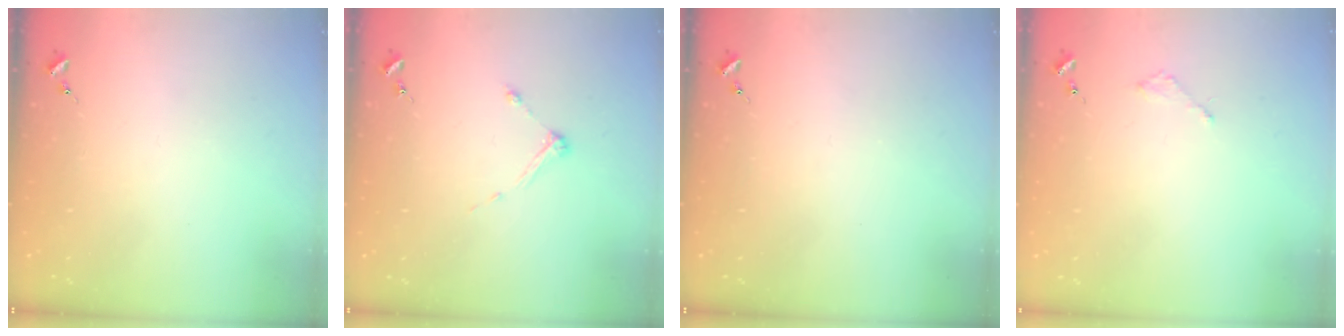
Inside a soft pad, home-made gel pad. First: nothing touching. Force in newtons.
{"total": 4.9, "press": 4.9, "slide": 0.7}
{"total": 0.0}
{"total": 2.0, "press": 2.0, "slide": 0.3}